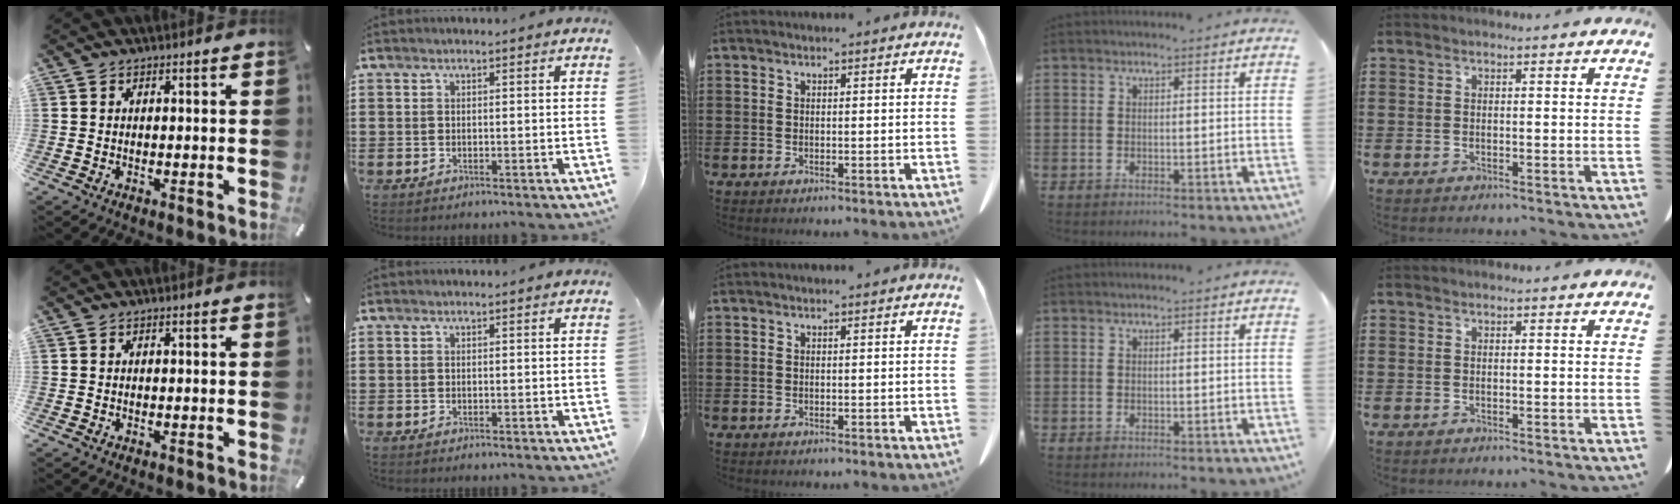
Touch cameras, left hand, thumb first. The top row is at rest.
{}